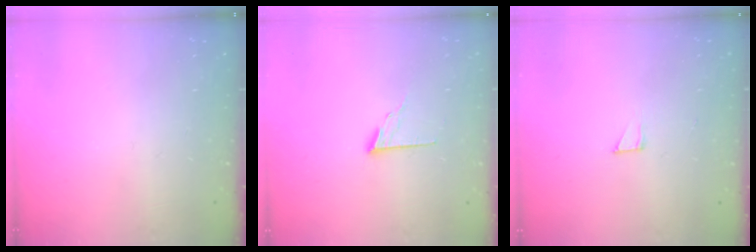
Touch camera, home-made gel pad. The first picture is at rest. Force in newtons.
{"total": 7.4, "press": 7.4, "slide": 0.6}
{"total": 2.6, "press": 2.6, "slide": 0.1}